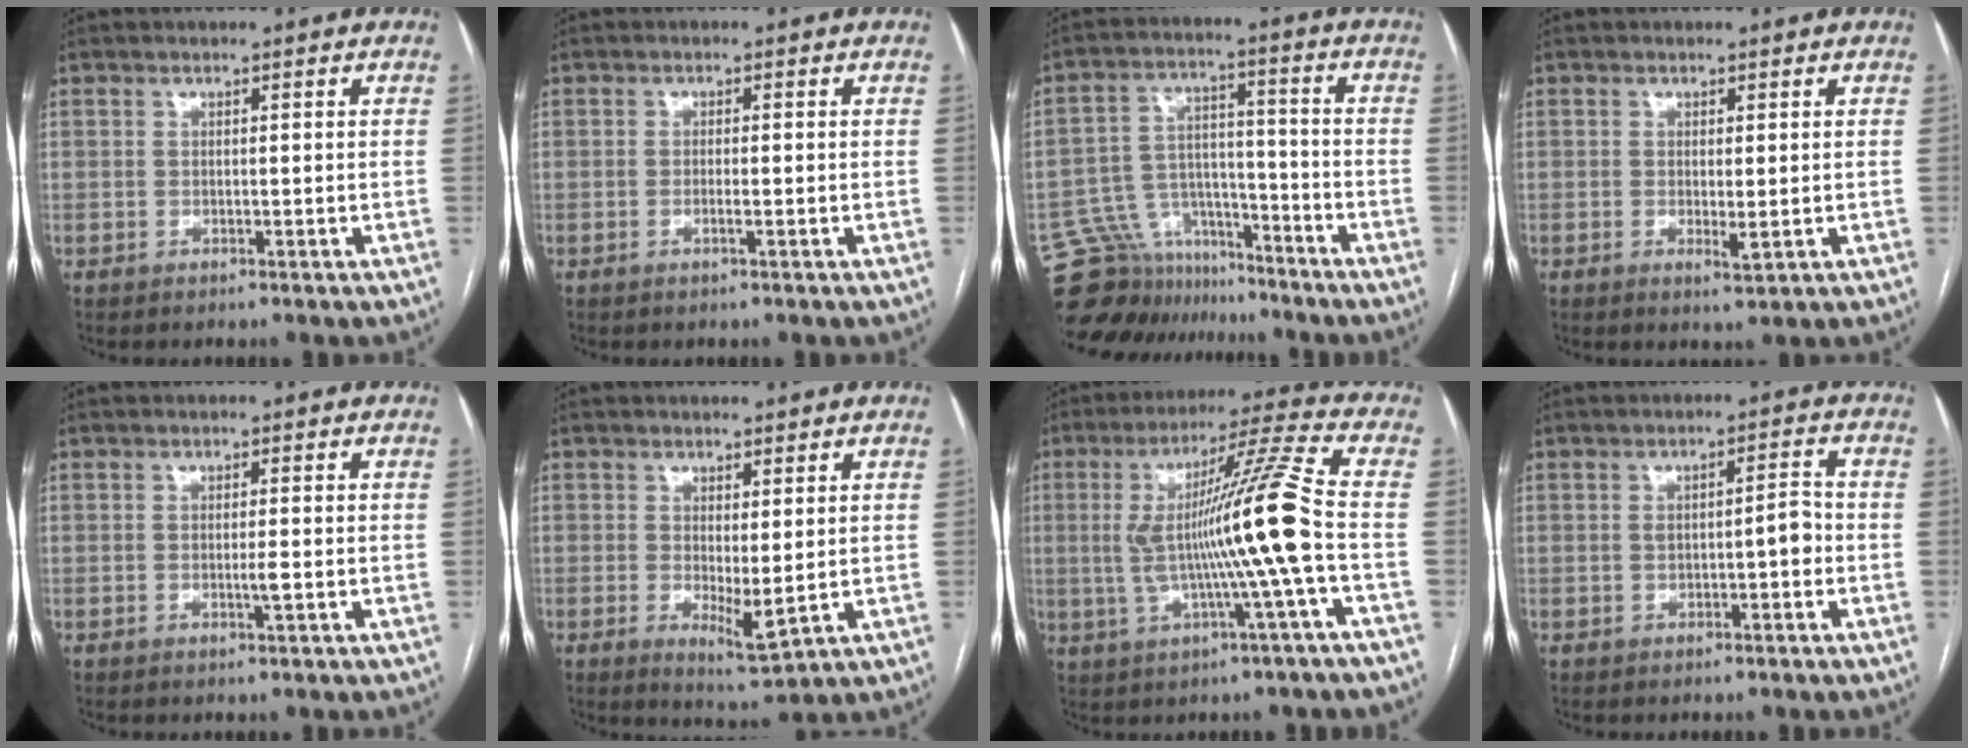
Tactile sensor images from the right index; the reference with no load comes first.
{"total": 1.4, "force": [-0.5, 0.0, 1.2], "torque": [-0.024, 0.000, -0.010]}
{"total": 11.6, "force": [-10.5, 5.0, 0.0], "torque": [-0.002, 0.056, -0.175]}
{"total": 1.9, "force": [-0.3, 0.4, 1.9], "torque": [-0.030, -0.007, -0.001]}
{"total": 1.4, "force": [-0.4, -0.2, 1.3], "torque": [-0.026, -0.003, -0.005]}
{"total": 4.5, "force": [-0.2, 1.1, 4.3], "torque": [-0.070, -0.014, 0.006]}
{"total": 14.1, "force": [-1.3, -2.2, 13.9], "torque": [-0.245, 0.006, -0.024]}
{"total": 3.6, "force": [-0.7, 1.0, 3.3], "torque": [-0.052, 0.017, -0.007]}